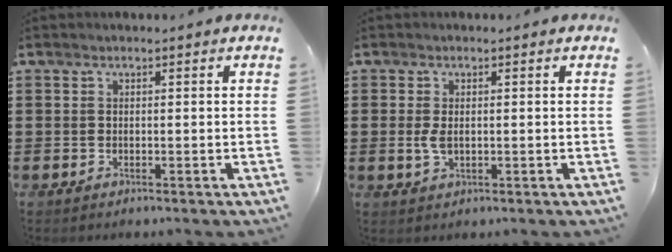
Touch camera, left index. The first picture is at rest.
{"total": 2.5, "force": [0.0, 1.2, 2.2], "torque": [-0.059, -0.003, -0.005]}